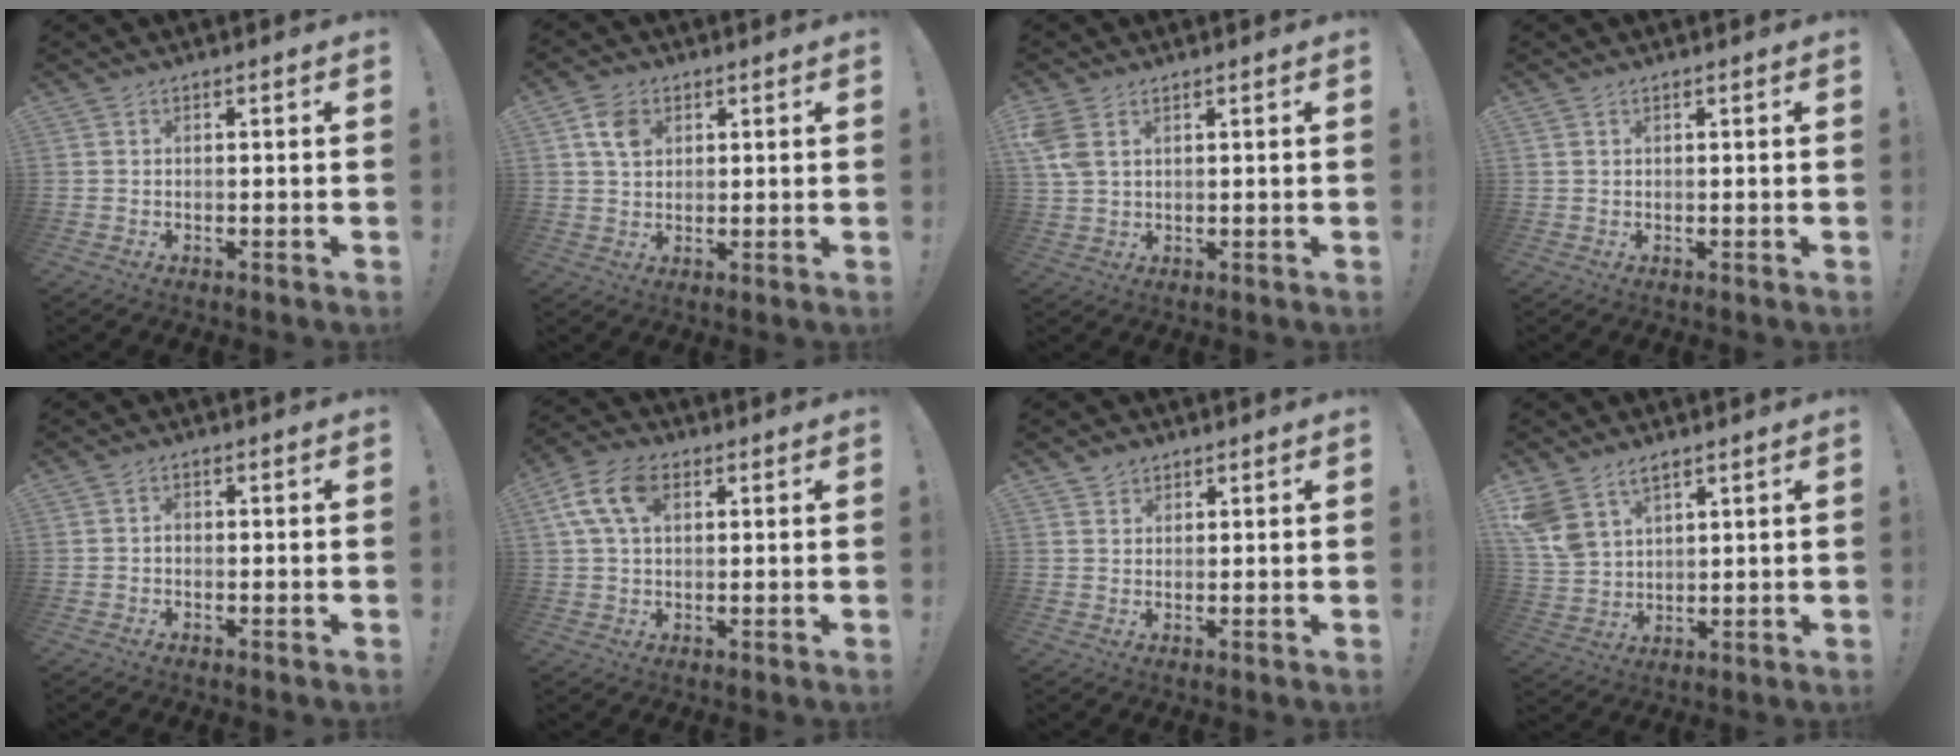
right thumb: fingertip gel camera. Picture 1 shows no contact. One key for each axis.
{"total": 6.6, "fx": 2.6, "fy": 4.9, "fz": 3.7, "tx": -0.058, "ty": 0.001, "tz": 0.050}
{"total": 5.4, "fx": 2.8, "fy": 2.9, "fz": 3.6, "tx": -0.074, "ty": -0.009, "tz": 0.054}
{"total": 0.7, "fx": 0.5, "fy": 0.3, "fz": 0.4, "tx": -0.011, "ty": 0.001, "tz": 0.011}
{"total": 1.0, "fx": -0.6, "fy": 0.7, "fz": 0.5, "tx": -0.009, "ty": 0.004, "tz": -0.011}
{"total": 11.2, "fx": 3.7, "fy": 7.0, "fz": 8.0, "tx": -0.155, "ty": 0.006, "tz": 0.072}
{"total": 2.5, "fx": 1.8, "fy": 1.6, "fz": 0.3, "tx": 0.003, "ty": -0.010, "tz": 0.032}
{"total": 8.4, "fx": 5.7, "fy": 5.1, "fz": 3.6, "tx": -0.080, "ty": -0.027, "tz": 0.116}